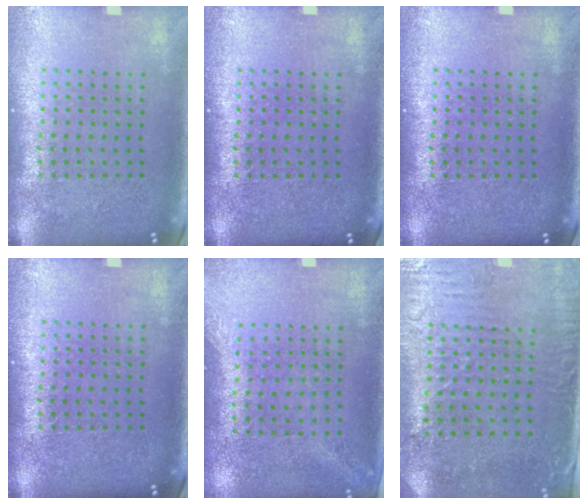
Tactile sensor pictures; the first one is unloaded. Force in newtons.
{"total": 0.0}
{"total": 0.0}
{"total": 0.0}
{"total": 1.4, "press": 1.0, "slide": 1.0}
{"total": 3.1, "press": 2.5, "slide": 1.8}